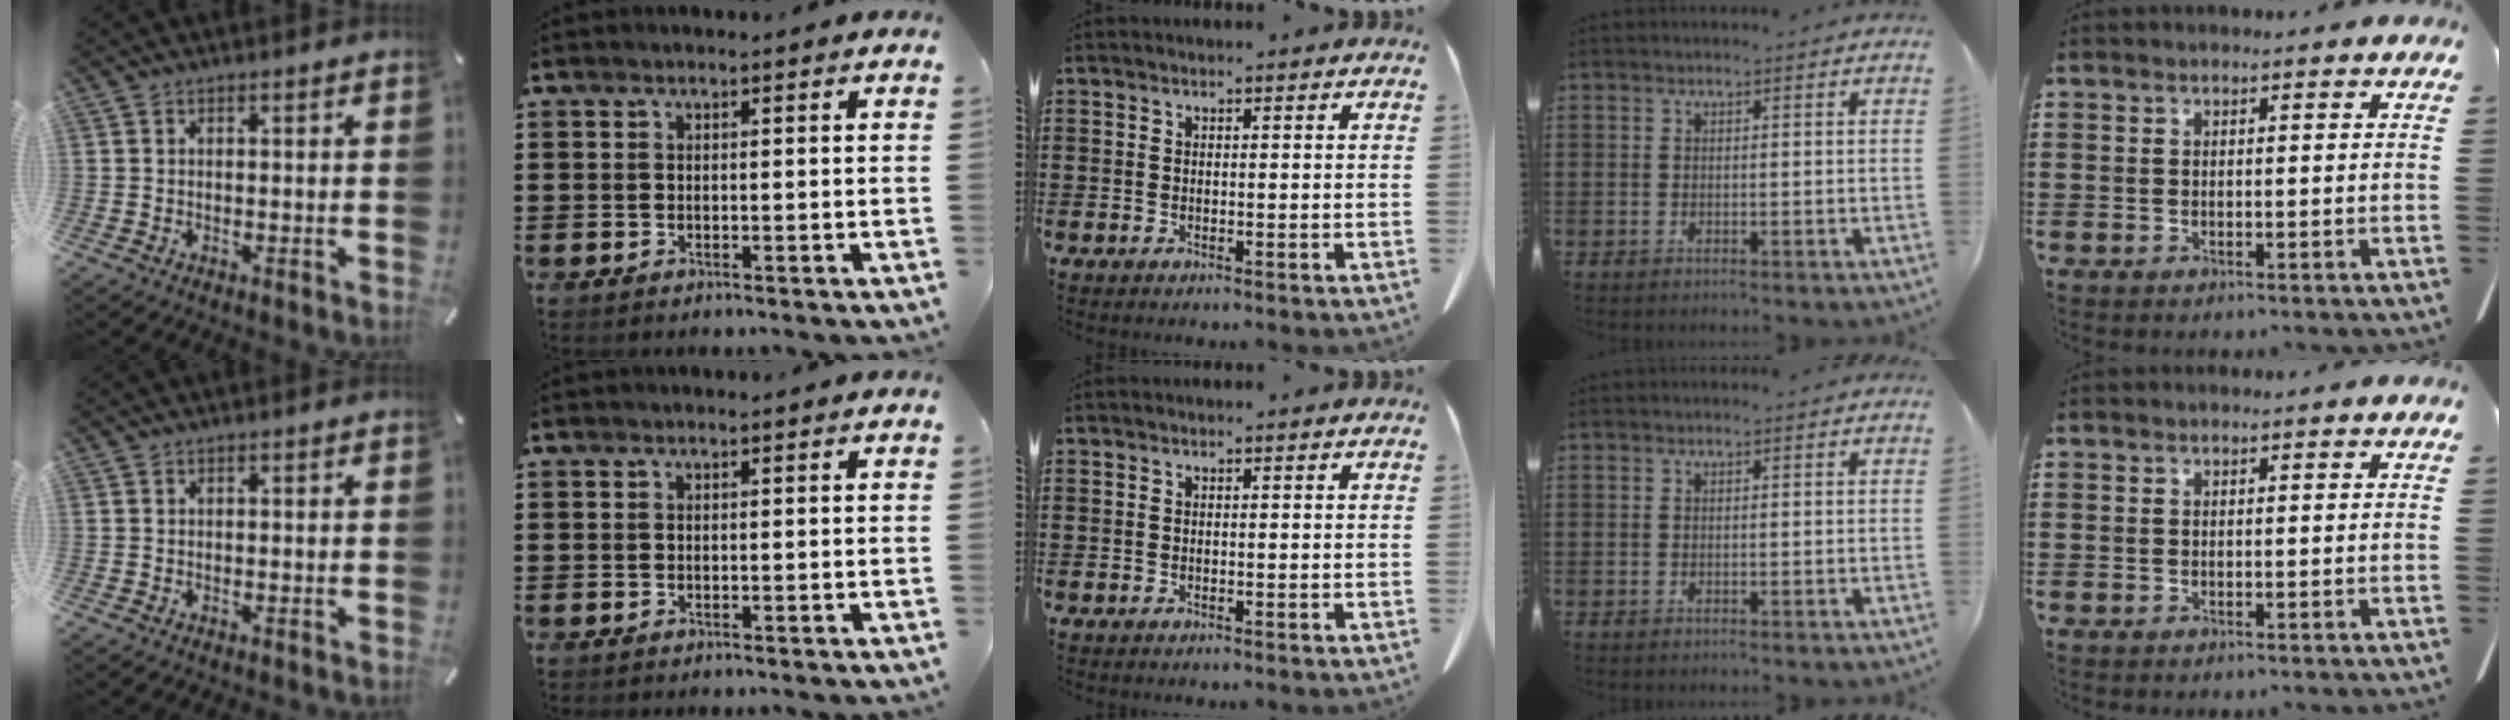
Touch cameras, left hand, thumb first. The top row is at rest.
{}